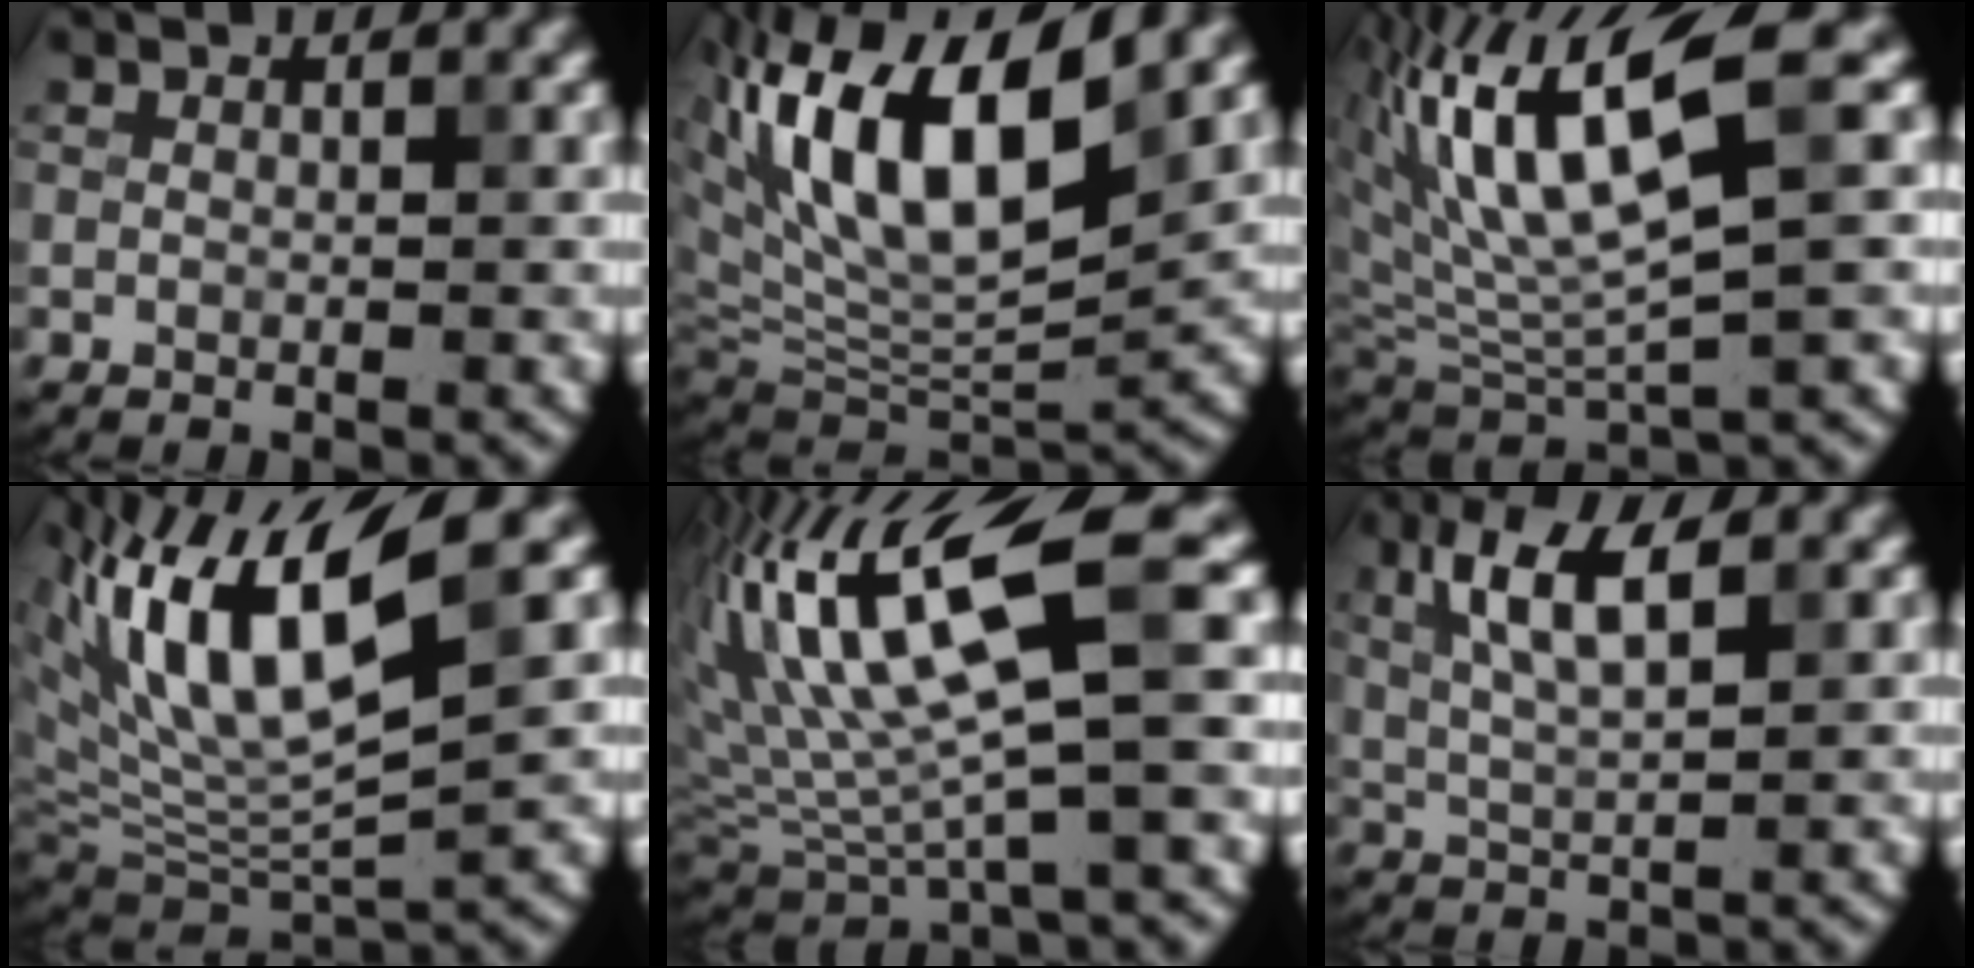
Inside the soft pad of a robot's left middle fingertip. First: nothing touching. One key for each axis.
{"total": 13.5, "fx": 5.0, "fy": 5.4, "fz": 11.4, "tx": -0.196, "ty": 0.013, "tz": 0.089}
{"total": 10.0, "fx": 4.0, "fy": 2.8, "fz": 8.8, "tx": -0.171, "ty": 0.009, "tz": 0.081}
{"total": 10.3, "fx": 4.8, "fy": 2.9, "fz": 8.7, "tx": -0.164, "ty": 0.002, "tz": 0.093}
{"total": 13.0, "fx": 4.2, "fy": 3.1, "fz": 11.9, "tx": -0.220, "ty": 0.013, "tz": 0.081}
{"total": 4.9, "fx": 1.9, "fy": 1.4, "fz": 4.3, "tx": -0.092, "ty": 0.004, "tz": 0.036}